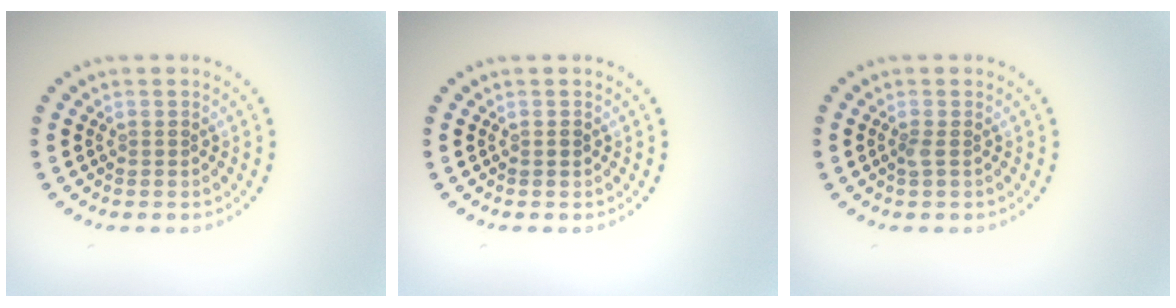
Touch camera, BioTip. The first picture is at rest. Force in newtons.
{"total": 0.7, "press": 0.7, "slide": 0.2}
{"total": 0.7, "press": 0.5, "slide": 0.4}